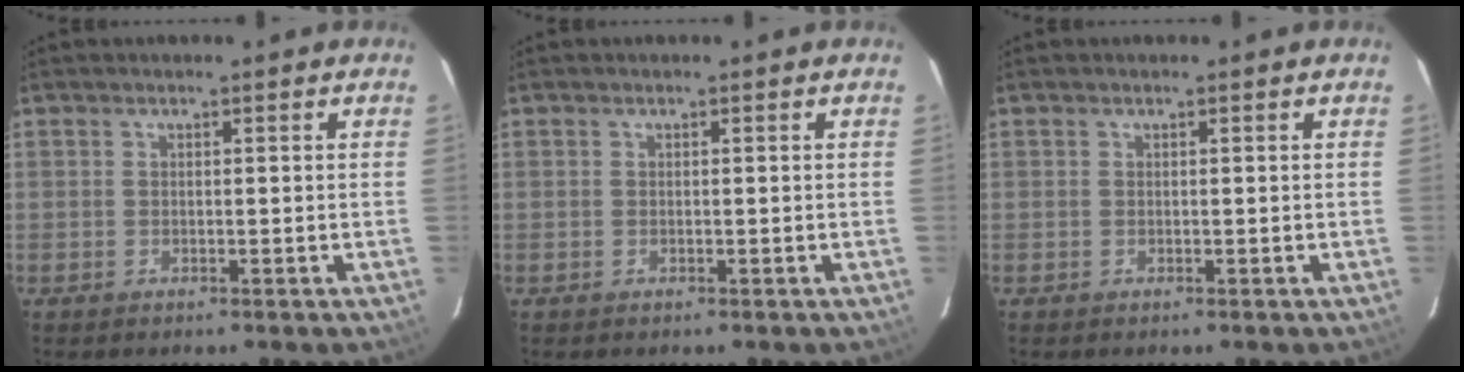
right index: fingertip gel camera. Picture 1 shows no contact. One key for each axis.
{"total": 0.0}
{"total": 0.0}